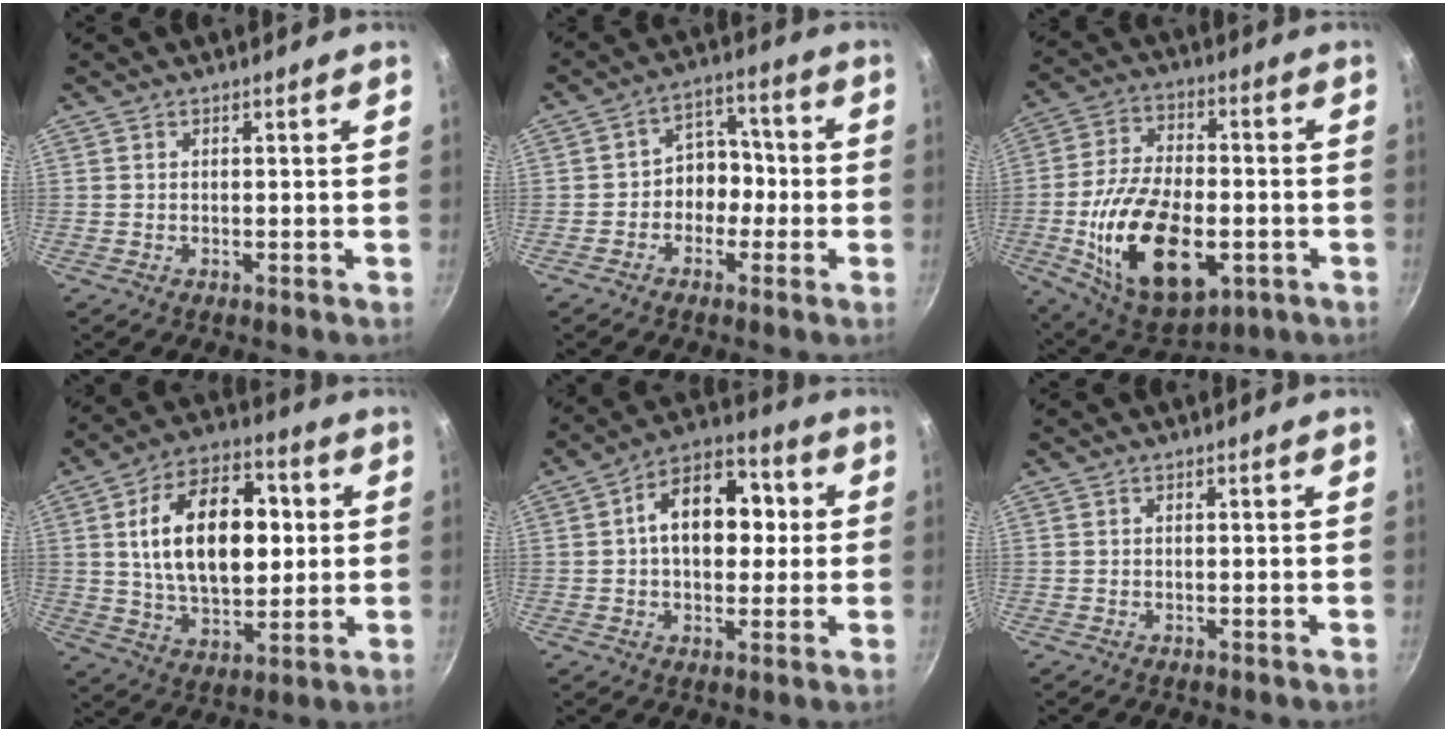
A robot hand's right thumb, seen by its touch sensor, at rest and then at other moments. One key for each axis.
{"total": 7.7, "fx": -1.5, "fy": 6.1, "fz": 4.5, "tx": -0.024, "ty": 0.038, "tz": -0.040}
{"total": 22.4, "fx": -5.6, "fy": 12.3, "fz": 17.8, "tx": -0.303, "ty": 0.009, "tz": -0.076}
{"total": 20.1, "fx": 3.1, "fy": 11.8, "fz": 16.0, "tx": -0.230, "ty": 0.005, "tz": 0.053}
{"total": 14.3, "fx": 1.8, "fy": 9.1, "fz": 10.9, "tx": -0.129, "ty": 0.027, "tz": 0.018}
{"total": 0.0}